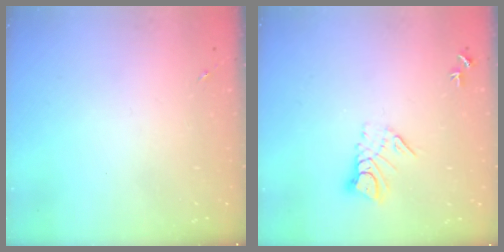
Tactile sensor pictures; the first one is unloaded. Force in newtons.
{"total": 8.3, "press": 8.3, "slide": 0.8}